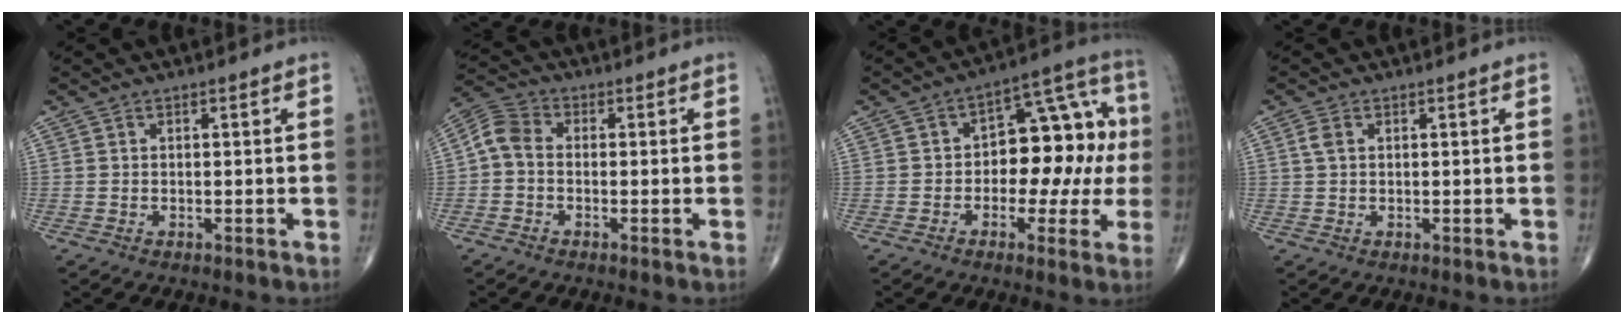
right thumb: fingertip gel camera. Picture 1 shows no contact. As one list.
[{"total": 5.0, "force": [-0.6, 3.6, 3.5], "torque": [-0.065, 0.017, -0.029]}, {"total": 14.8, "force": [-0.4, 8.7, 11.9], "torque": [-0.107, 0.050, -0.012]}, {"total": 1.7, "force": [0.5, 1.0, 1.3], "torque": [-0.035, 0.008, 0.011]}]